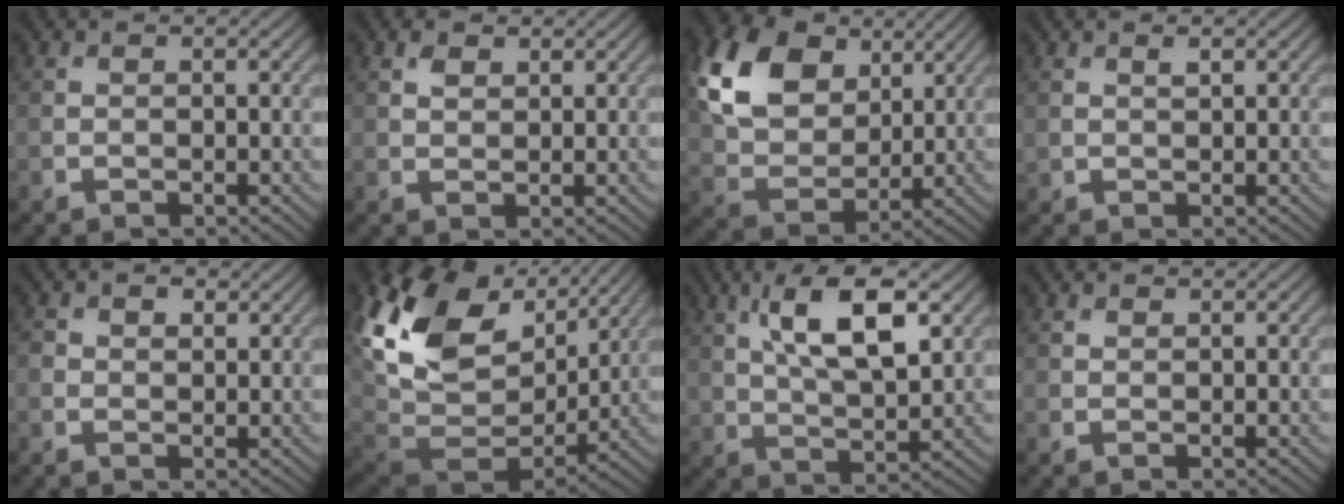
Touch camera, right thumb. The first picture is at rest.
{"total": 1.6, "force": [0.9, 1.0, 0.9], "torque": [-0.019, 0.001, 0.020]}
{"total": 12.9, "force": [5.3, 8.8, 7.7], "torque": [-0.191, 0.017, 0.098]}
{"total": 1.2, "force": [0.7, 0.5, 0.8], "torque": [-0.018, -0.001, 0.017]}
{"total": 2.0, "force": [0.9, 1.4, 1.1], "torque": [-0.024, -0.001, 0.013]}
{"total": 18.1, "force": [6.1, 12.6, 11.5], "torque": [-0.253, -0.007, 0.139]}
{"total": 10.5, "force": [4.1, 4.4, 8.7], "torque": [-0.168, 0.008, 0.076]}
{"total": 0.6, "force": [0.5, 0.3, 0.1], "torque": [-0.002, -0.001, 0.011]}